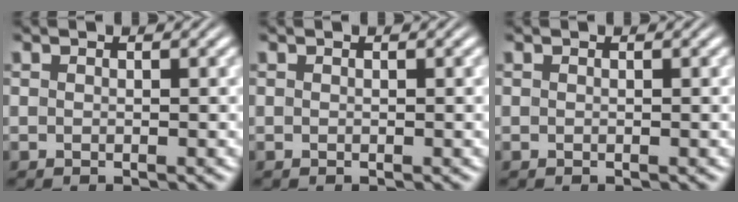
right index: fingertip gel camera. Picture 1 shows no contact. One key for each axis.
{"total": 0.0}
{"total": 0.0}